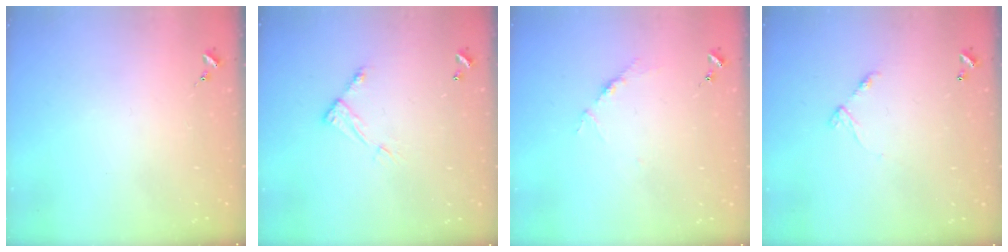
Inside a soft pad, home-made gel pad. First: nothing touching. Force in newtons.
{"total": 7.0, "press": 7.0, "slide": 0.3}
{"total": 3.5, "press": 3.5, "slide": 0.5}
{"total": 6.5, "press": 6.5, "slide": 0.5}